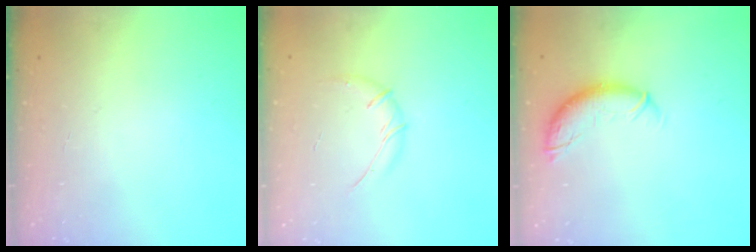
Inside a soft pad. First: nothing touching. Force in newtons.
{"total": 7.9, "press": 7.8, "slide": 1.2}
{"total": 9.7, "press": 9.7, "slide": 0.7}